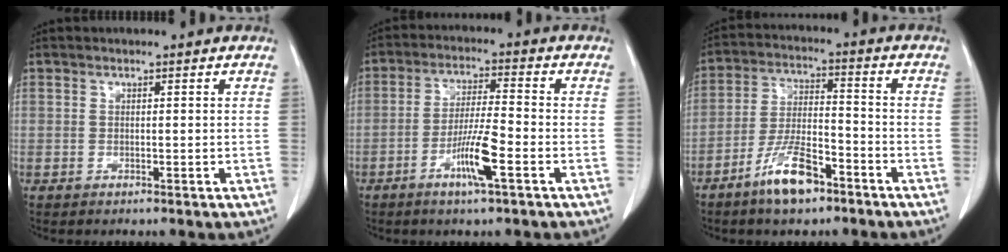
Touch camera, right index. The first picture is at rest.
{"total": 7.5, "force": [-3.4, 0.2, 6.7], "torque": [-0.130, -0.006, -0.062]}
{"total": 9.5, "force": [-6.2, 2.7, 6.6], "torque": [-0.132, -0.004, -0.115]}